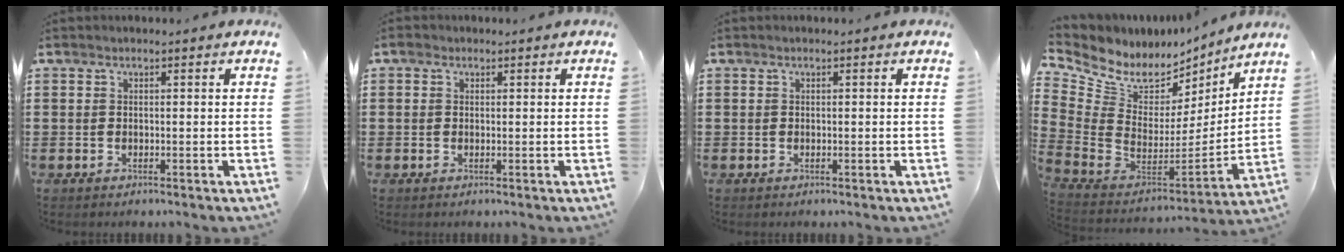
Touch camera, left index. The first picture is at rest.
{"total": 0.9, "force": [0.1, 0.8, 0.4], "torque": [-0.009, 0.008, 0.001]}
{"total": 0.0}
{"total": 7.0, "force": [5.2, 4.0, 2.3], "torque": [-0.095, -0.053, 0.091]}